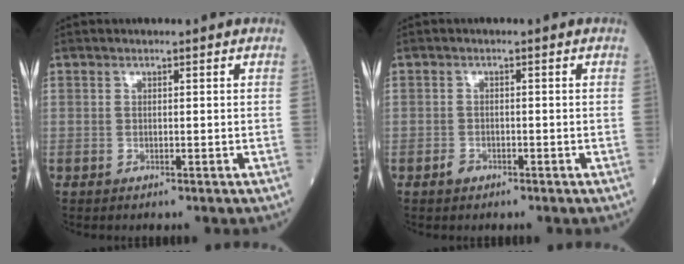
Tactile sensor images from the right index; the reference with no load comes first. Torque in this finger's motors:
{"motor_torque": [0.00, 0.00, 0.00, 0.00]}